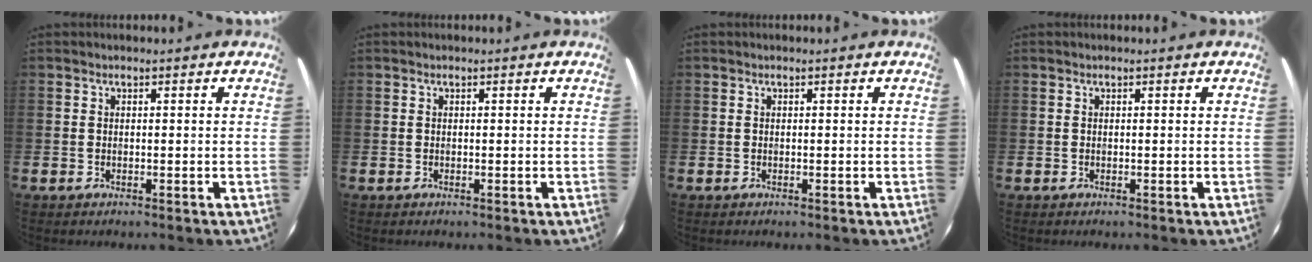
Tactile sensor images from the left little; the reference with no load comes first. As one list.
[{"total": 0.0}, {"total": 0.0}, {"total": 0.0}]